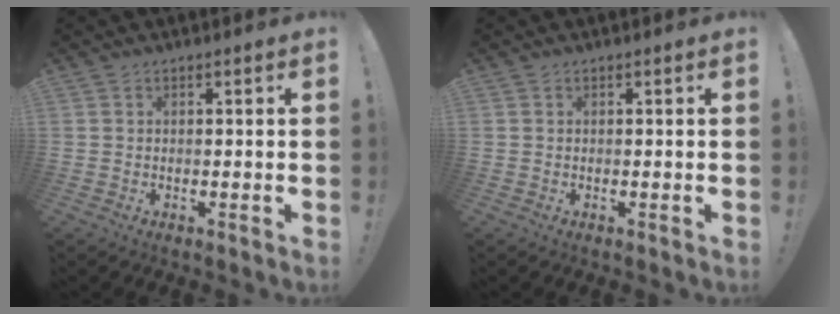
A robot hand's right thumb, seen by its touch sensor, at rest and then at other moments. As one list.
[{"total": 0.0}]